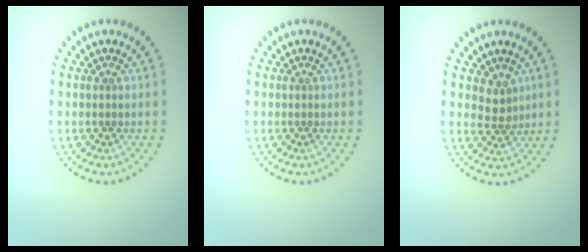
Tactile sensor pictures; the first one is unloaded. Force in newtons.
{"total": 0.0}
{"total": 1.9, "press": 1.5, "slide": 1.2}